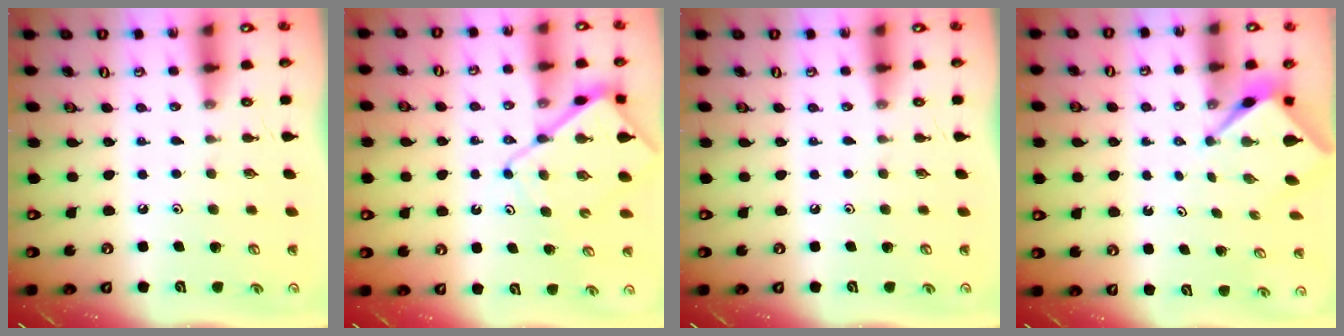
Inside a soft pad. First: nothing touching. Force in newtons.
{"total": 9.7, "press": 9.7, "slide": 1.1}
{"total": 0.0}
{"total": 2.7, "press": 2.7, "slide": 0.1}